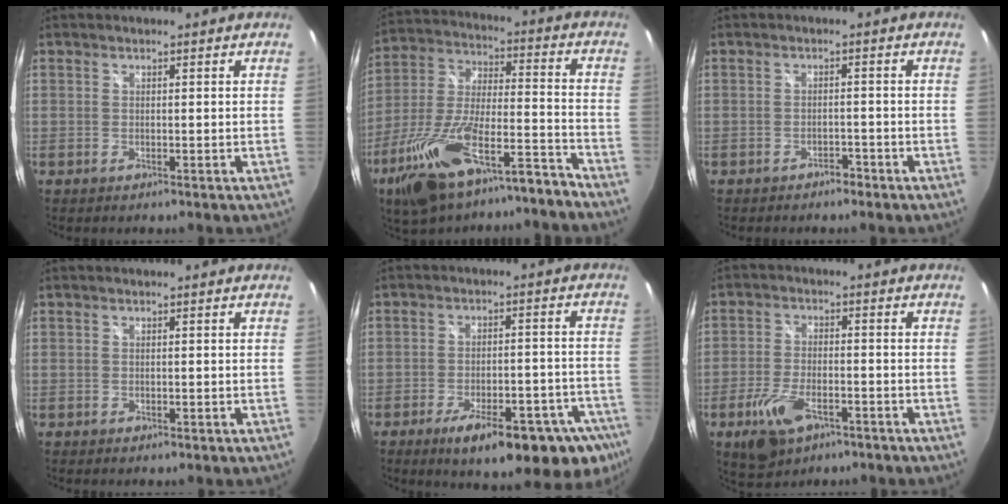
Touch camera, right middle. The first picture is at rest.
{"total": 19.7, "force": [-14.3, 5.4, 12.4], "torque": [-0.252, -0.016, -0.247]}
{"total": 2.1, "force": [-1.7, 1.0, 0.6], "torque": [-0.013, 0.000, -0.025]}
{"total": 0.0}
{"total": 20.0, "force": [-13.3, 6.2, 13.6], "torque": [-0.178, -0.023, -0.172]}
{"total": 9.3, "force": [-5.1, 4.5, 6.4], "torque": [-0.147, -0.017, -0.087]}